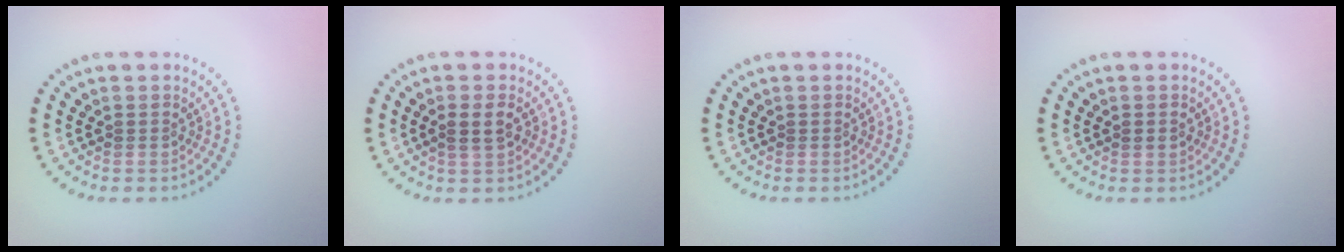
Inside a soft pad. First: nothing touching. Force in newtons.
{"total": 2.0, "press": 2.0, "slide": 0.4}
{"total": 0.0}
{"total": 1.1, "press": 1.1, "slide": 0.1}